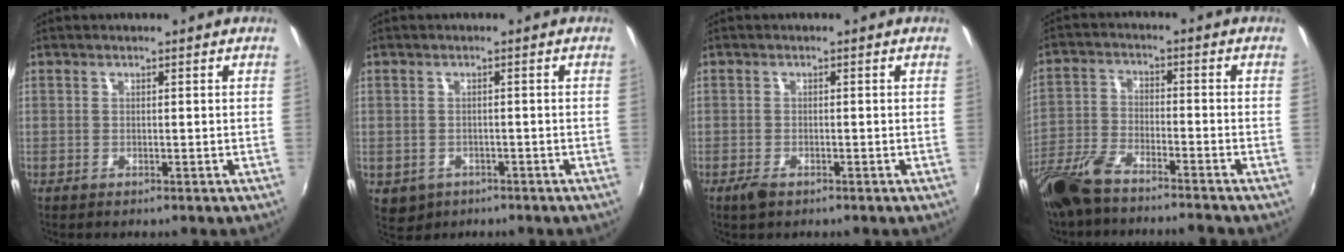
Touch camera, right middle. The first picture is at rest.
{"total": 4.3, "force": [-1.7, 3.5, 1.6], "torque": [-0.039, -0.010, -0.018]}
{"total": 2.3, "force": [-1.6, 1.0, 1.3], "torque": [-0.031, -0.006, -0.030]}
{"total": 10.6, "force": [-9.0, 2.0, 5.1], "torque": [-0.124, -0.017, -0.175]}